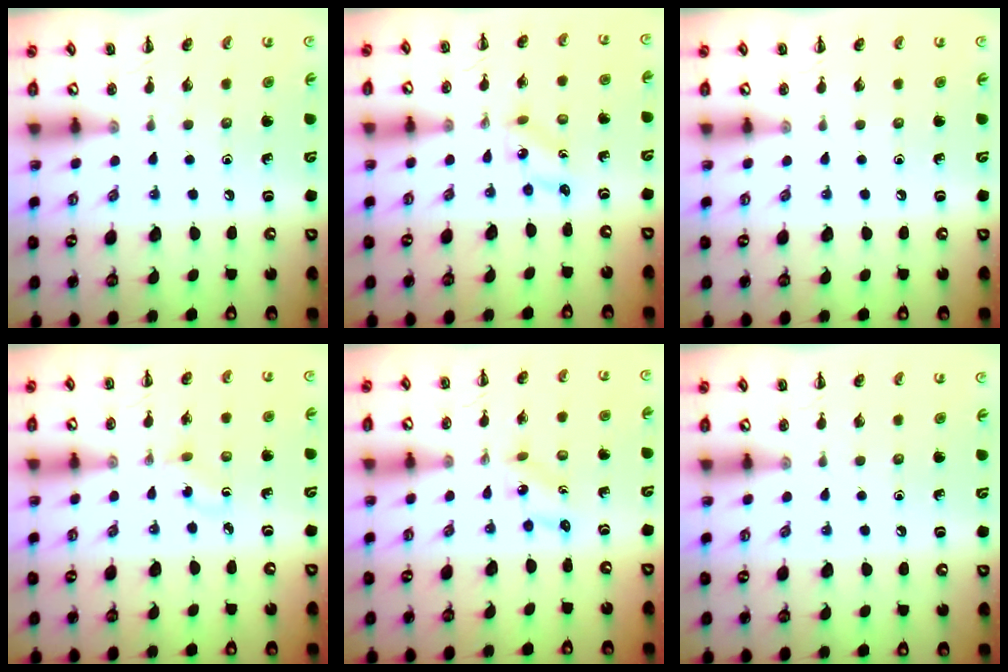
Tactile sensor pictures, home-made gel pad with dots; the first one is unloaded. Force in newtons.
{"total": 1.2, "press": 1.2, "slide": 0.1}
{"total": 0.0}
{"total": 1.5, "press": 1.3, "slide": 0.8}
{"total": 1.1, "press": 1.1, "slide": 0.4}
{"total": 0.0}